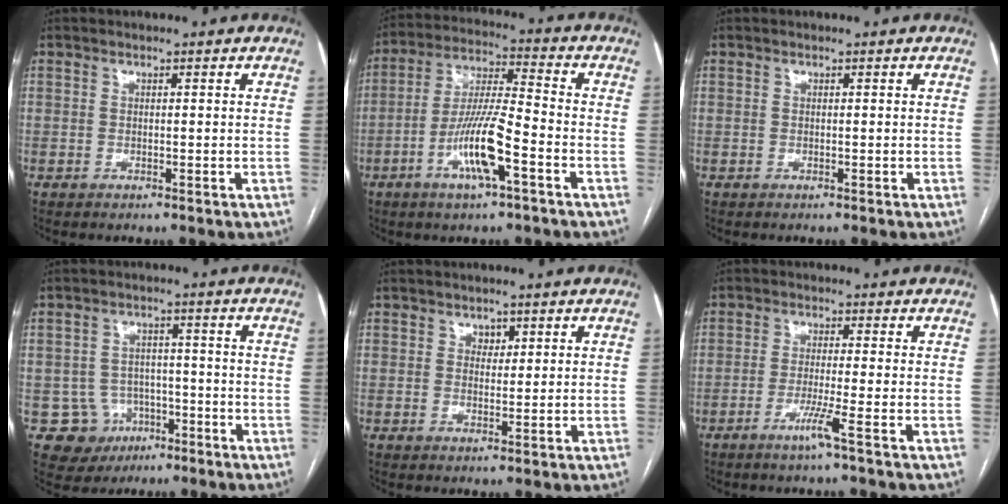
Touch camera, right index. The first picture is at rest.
{"total": 11.3, "force": [-4.6, 1.3, 10.2], "torque": [-0.201, -0.001, -0.087]}
{"total": 0.0}
{"total": 6.7, "force": [-2.7, 6.1, 0.4], "torque": [0.000, 0.013, -0.034]}
{"total": 1.7, "force": [0.9, 1.2, 0.8], "torque": [-0.007, -0.001, 0.014]}
{"total": 3.8, "force": [-2.1, -1.2, 3.0], "torque": [-0.060, -0.010, -0.045]}